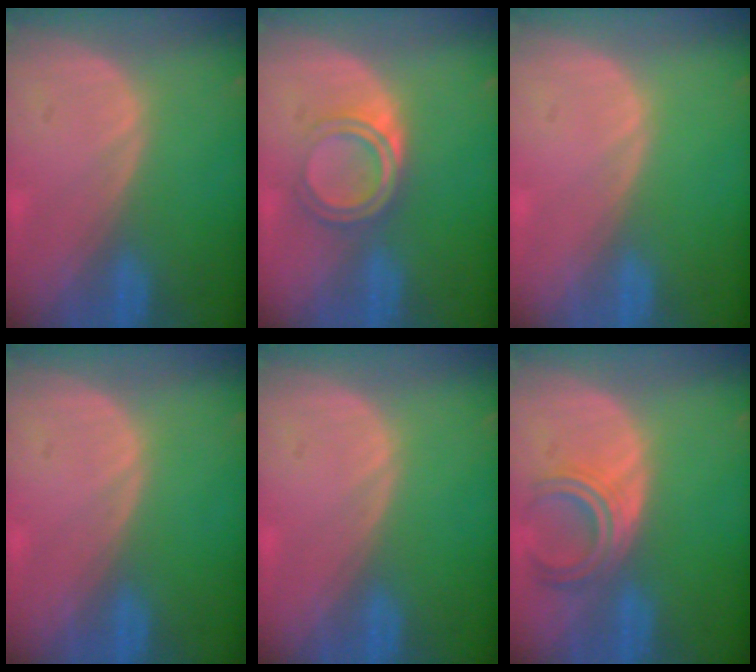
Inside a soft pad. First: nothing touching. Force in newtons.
{"total": 4.4, "press": 4.4, "slide": 0.4}
{"total": 0.0}
{"total": 0.0}
{"total": 0.0}
{"total": 4.7, "press": 4.7, "slide": 0.4}